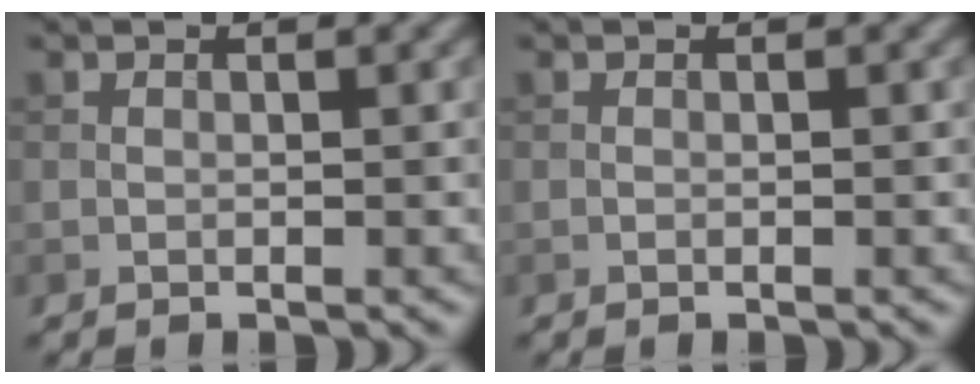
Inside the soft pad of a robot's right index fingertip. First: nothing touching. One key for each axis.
{"total": 0.0}